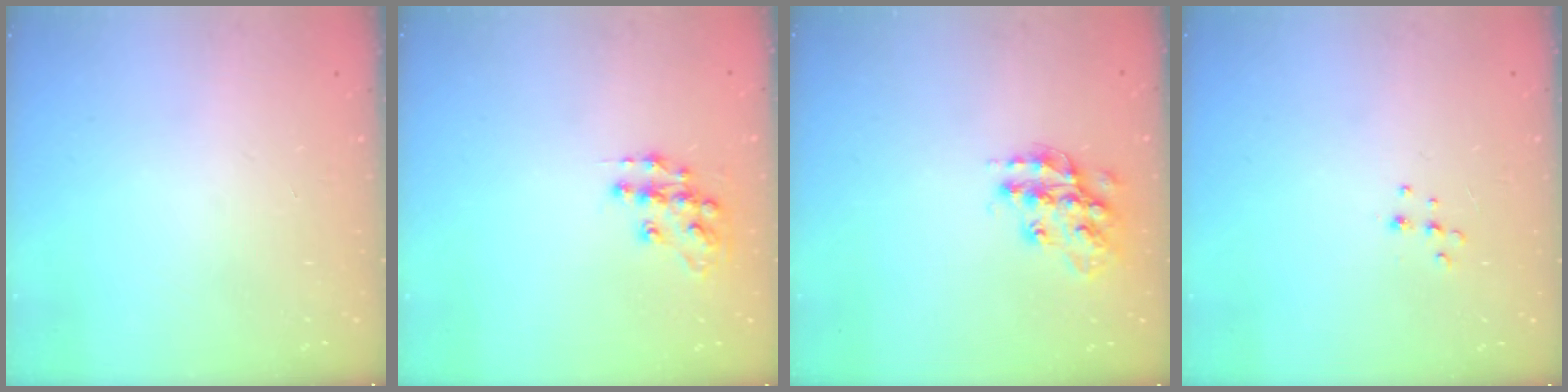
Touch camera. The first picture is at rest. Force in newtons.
{"total": 11.1, "press": 11.0, "slide": 0.7}
{"total": 15.2, "press": 15.2, "slide": 0.9}
{"total": 5.6, "press": 5.6, "slide": 0.6}